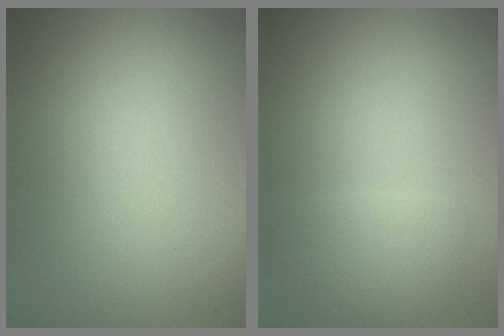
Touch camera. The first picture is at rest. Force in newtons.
{"total": 2.3, "press": 2.2, "slide": 0.1}